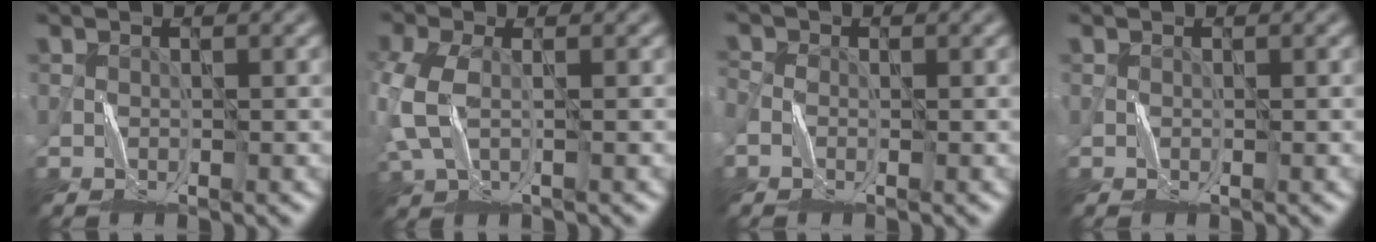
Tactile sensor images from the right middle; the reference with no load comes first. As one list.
[{"total": 4.5, "force": [-0.5, 2.5, 3.6], "torque": [-0.113, 0.001, -0.010]}, {"total": 1.3, "force": [-0.6, 1.1, 0.5], "torque": [-0.010, -0.001, -0.009]}, {"total": 0.0}]